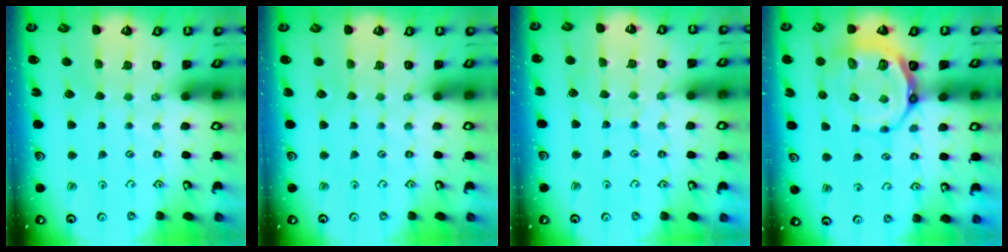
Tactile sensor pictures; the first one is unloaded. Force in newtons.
{"total": 0.0}
{"total": 5.7, "press": 5.7, "slide": 0.6}
{"total": 12.7, "press": 12.3, "slide": 3.3}